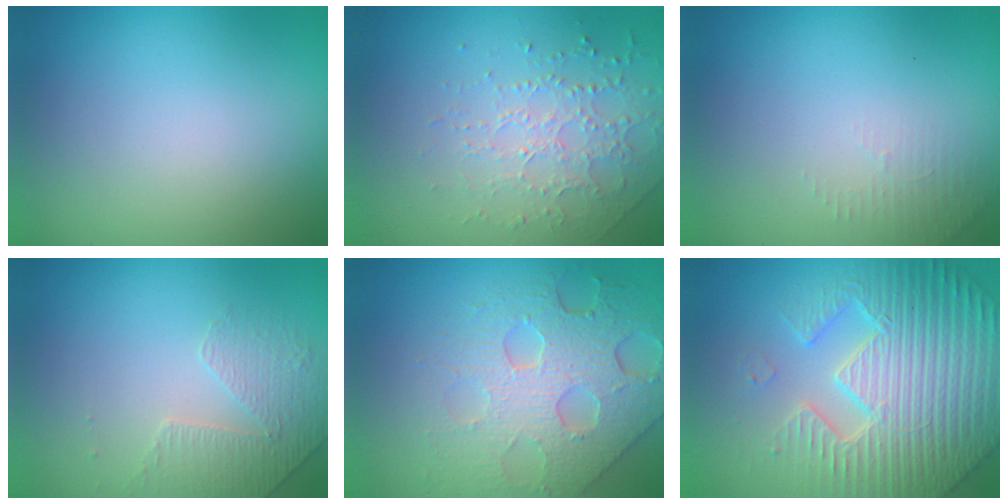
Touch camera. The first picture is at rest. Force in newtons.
{"total": 2.1, "press": 1.9, "slide": 0.9}
{"total": 1.3, "press": 1.2, "slide": 0.3}
{"total": 1.8, "press": 1.4, "slide": 1.0}
{"total": 7.9, "press": 5.6, "slide": 5.6}
{"total": 7.6, "press": 7.4, "slide": 1.9}